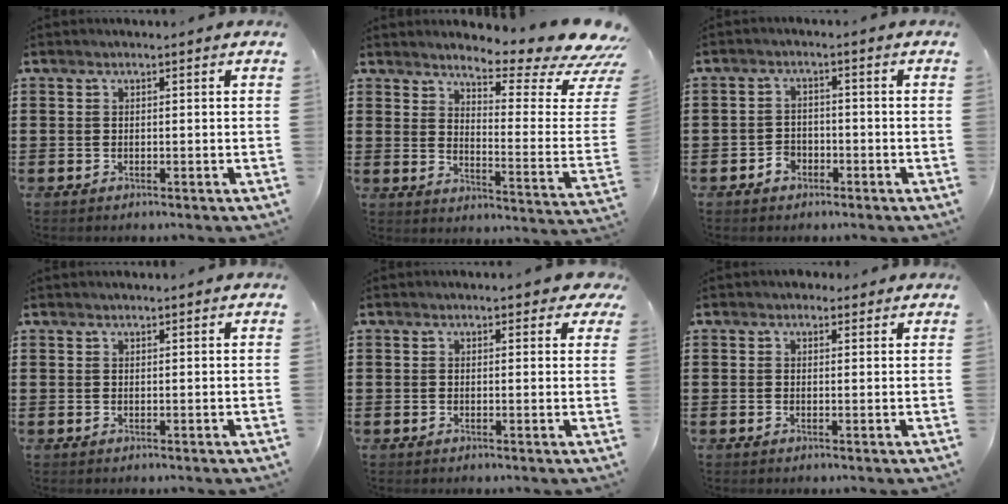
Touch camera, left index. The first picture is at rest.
{"total": 7.2, "force": [6.1, 0.7, 3.7], "torque": [-0.067, -0.062, 0.099]}
{"total": 2.4, "force": [-1.7, 1.7, 0.5], "torque": [-0.014, 0.003, -0.037]}
{"total": 0.7, "force": [0.7, 0.1, 0.2], "torque": [-0.005, 0.000, 0.013]}
{"total": 1.7, "force": [1.3, 0.7, 0.7], "torque": [-0.011, 0.004, 0.023]}
{"total": 1.6, "force": [1.3, 1.0, 0.1], "torque": [0.001, 0.005, 0.022]}